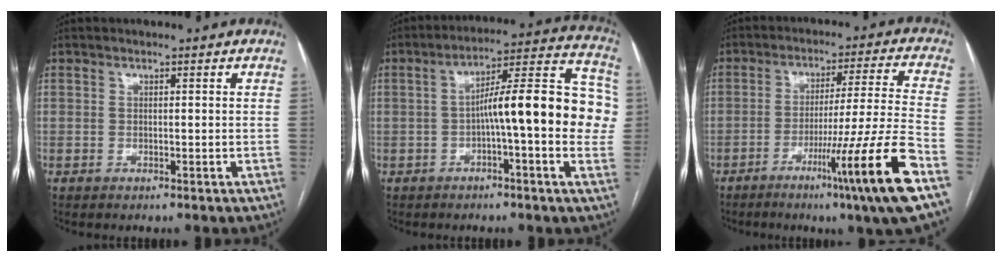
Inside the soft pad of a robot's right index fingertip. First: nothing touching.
{"total": 16.3, "force": [-0.6, 2.9, 16.1], "torque": [-0.220, 0.047, -0.010]}
{"total": 16.3, "force": [-8.0, -2.7, 13.9], "torque": [-0.222, -0.019, -0.124]}